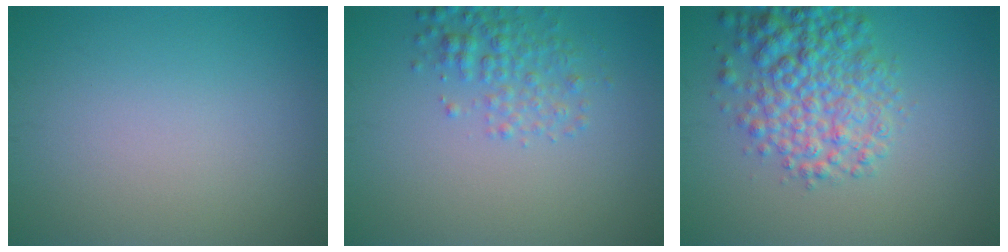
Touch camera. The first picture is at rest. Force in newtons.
{"total": 2.6, "press": 2.6, "slide": 0.1}
{"total": 6.3, "press": 6.3, "slide": 0.2}